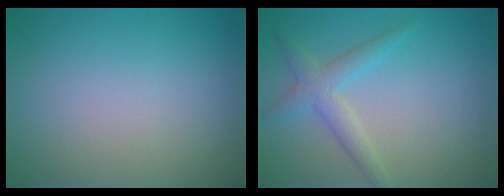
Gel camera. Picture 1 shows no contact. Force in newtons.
{"total": 2.6, "press": 2.6, "slide": 0.1}